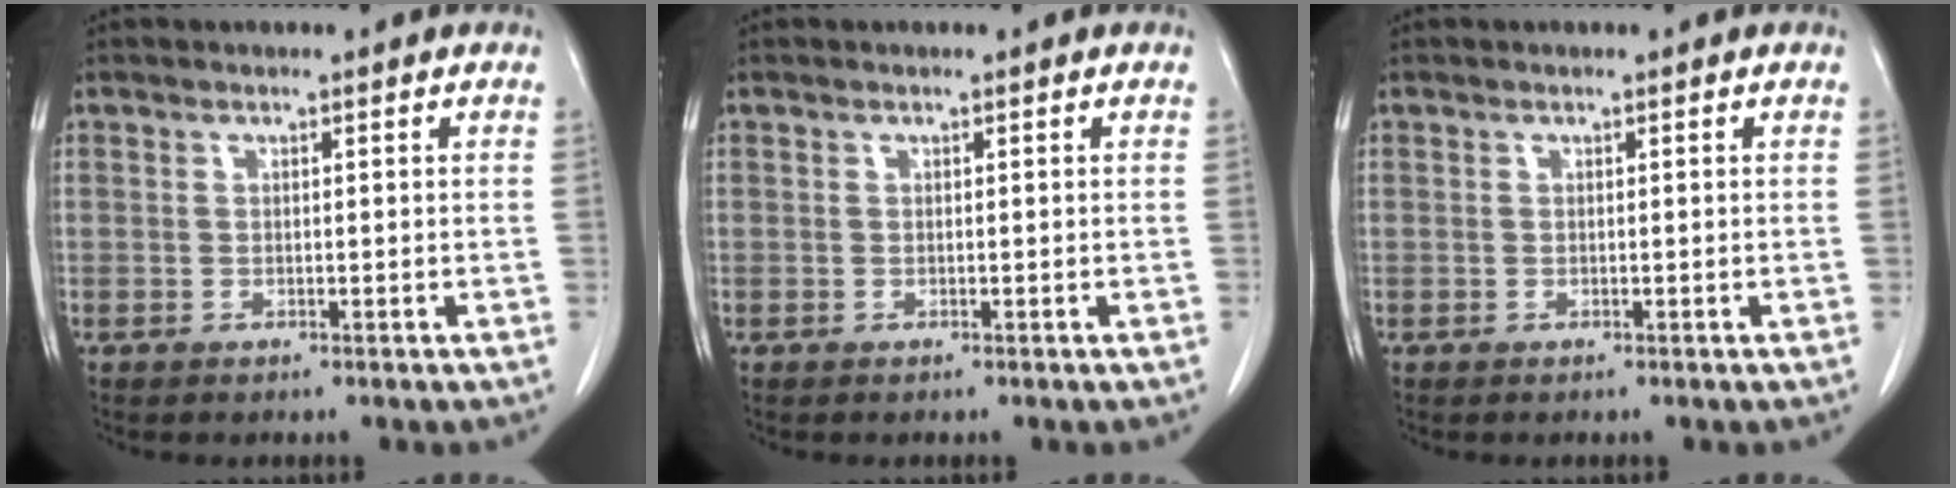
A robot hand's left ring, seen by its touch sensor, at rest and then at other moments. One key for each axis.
{"total": 0.0}
{"total": 0.0}